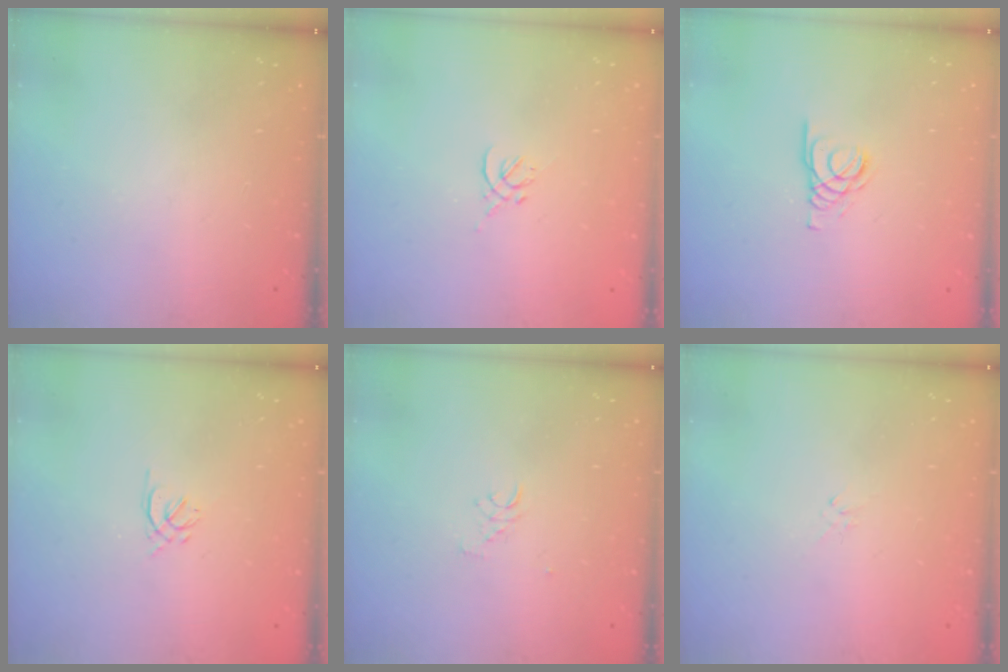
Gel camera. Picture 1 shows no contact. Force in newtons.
{"total": 0.0}
{"total": 2.1, "press": 2.1, "slide": 0.2}
{"total": 1.6, "press": 1.5, "slide": 0.5}
{"total": 2.6, "press": 2.6, "slide": 0.1}
{"total": 0.7, "press": 0.5, "slide": 0.4}